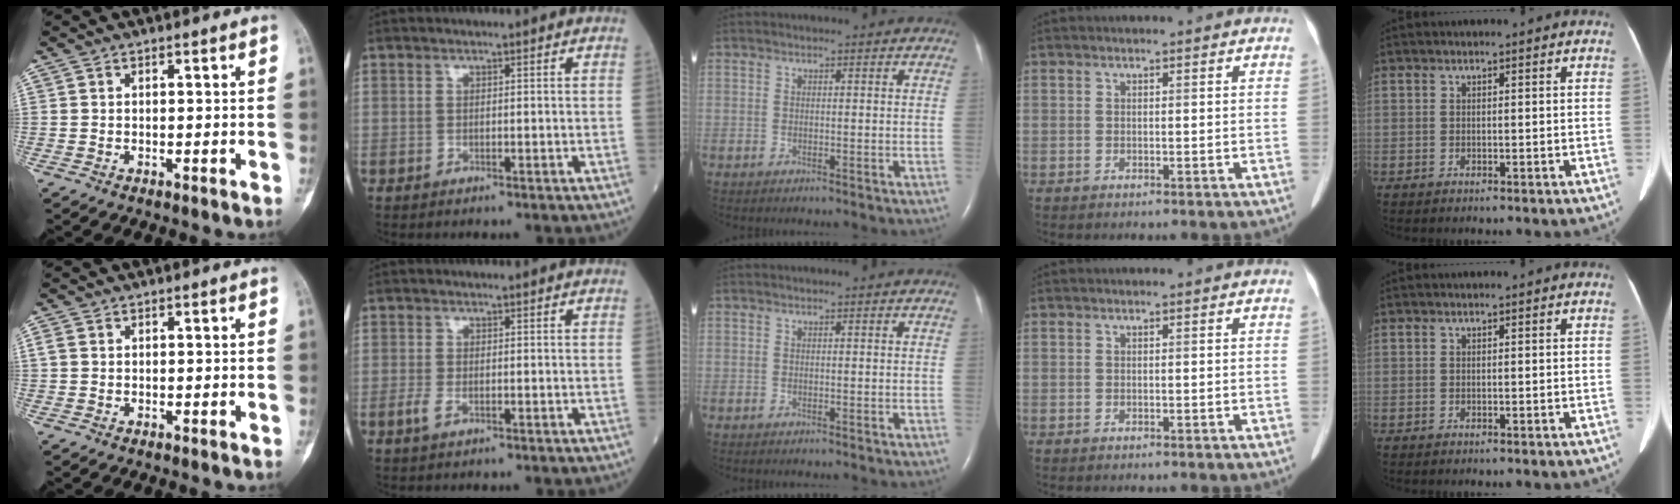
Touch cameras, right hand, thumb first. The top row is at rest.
{"thumb": {"total": 1.1, "force": [0.3, 0.9, 0.6], "torque": [-0.017, 0.007, 0.007]}, "index": {"total": 1.9, "force": [-0.7, 0.8, 1.5], "torque": [-0.039, -0.002, -0.014]}}